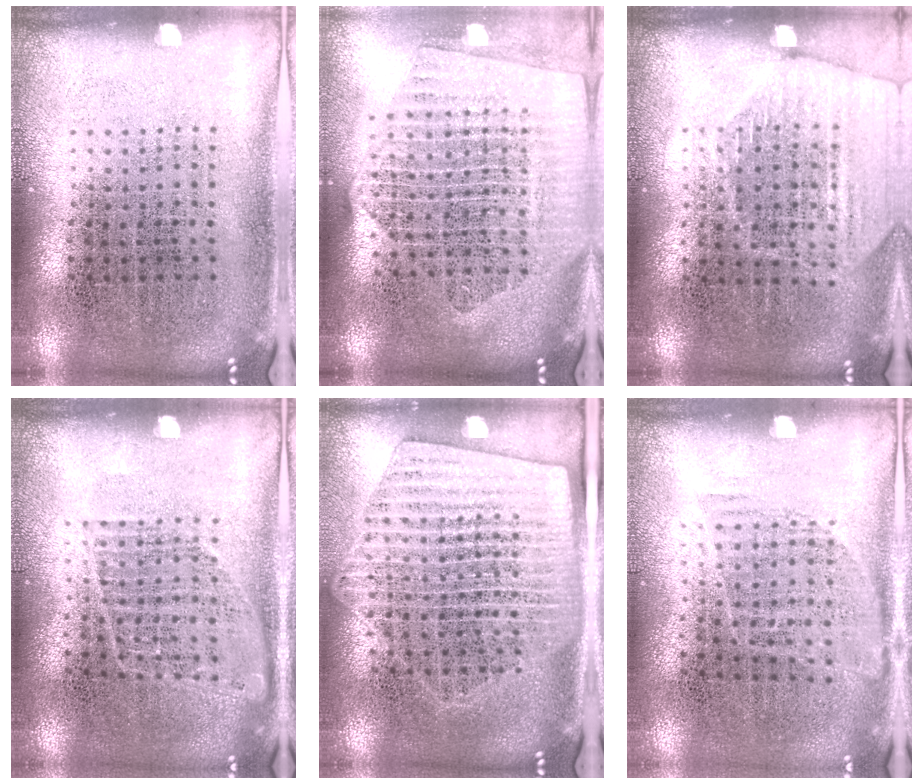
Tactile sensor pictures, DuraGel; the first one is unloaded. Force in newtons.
{"total": 2.3, "press": 2.1, "slide": 1.1}
{"total": 1.8, "press": 1.6, "slide": 0.7}
{"total": 0.9, "press": 0.8, "slide": 0.2}
{"total": 1.7, "press": 1.5, "slide": 0.8}
{"total": 1.1, "press": 0.8, "slide": 0.6}